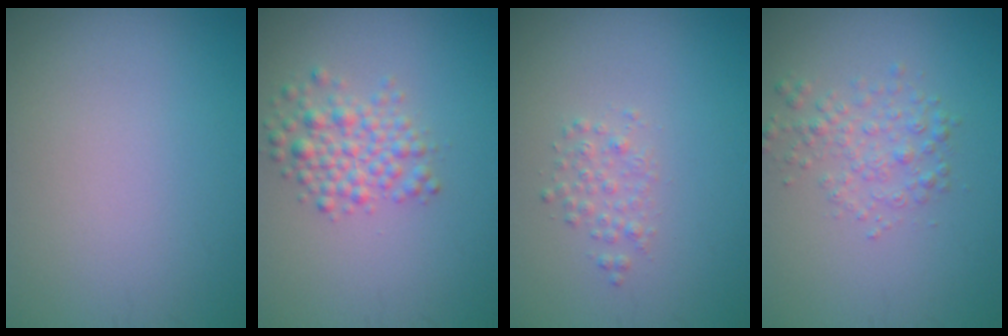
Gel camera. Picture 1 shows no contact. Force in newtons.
{"total": 3.2, "press": 3.2, "slide": 0.1}
{"total": 1.4, "press": 1.4, "slide": 0.0}
{"total": 2.4, "press": 2.4, "slide": 0.1}